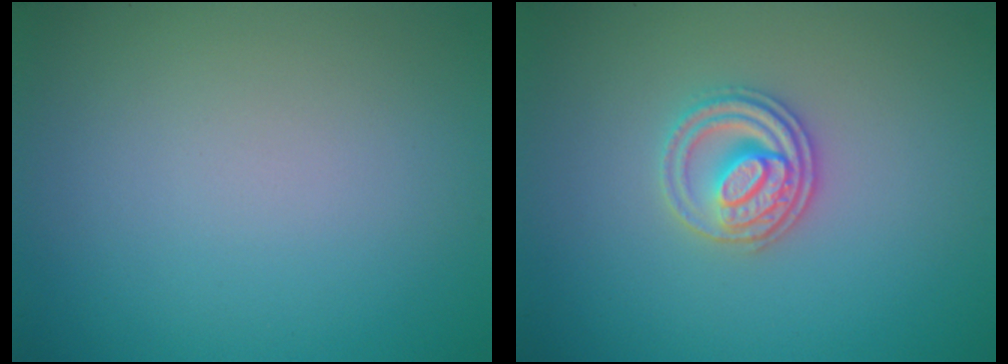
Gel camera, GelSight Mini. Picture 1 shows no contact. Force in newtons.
{"total": 3.0, "press": 2.8, "slide": 0.9}